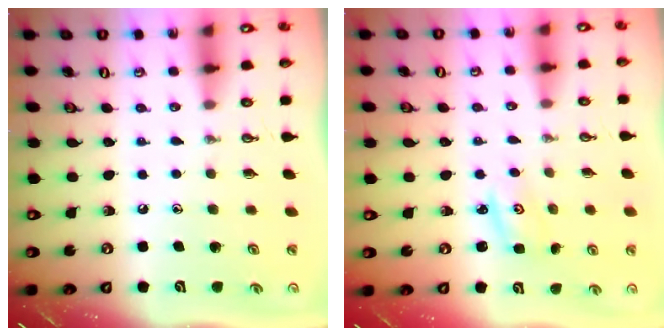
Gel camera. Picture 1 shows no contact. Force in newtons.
{"total": 1.8, "press": 1.8, "slide": 0.1}